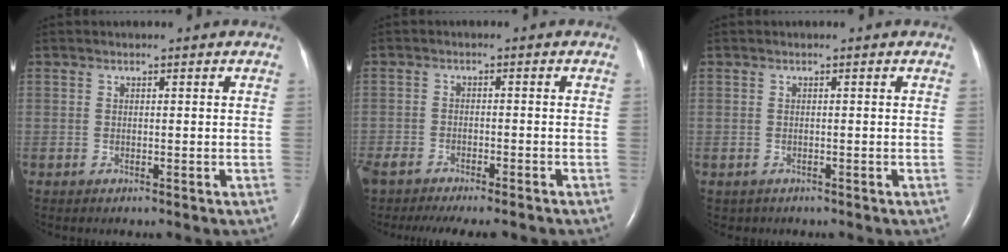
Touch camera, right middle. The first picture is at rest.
{"total": 14.7, "force": [-12.4, 3.7, 6.9], "torque": [-0.164, -0.028, -0.171]}
{"total": 0.0}